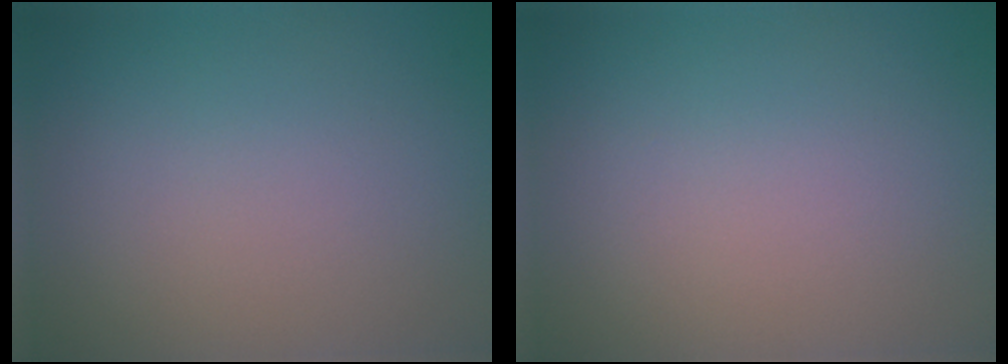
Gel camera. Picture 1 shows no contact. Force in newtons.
{"total": 0.0}